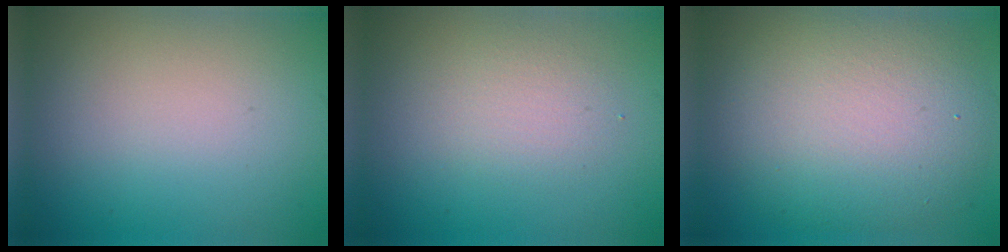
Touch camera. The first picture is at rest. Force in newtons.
{"total": 1.9, "press": 1.9, "slide": 0.1}
{"total": 9.5, "press": 9.5, "slide": 0.3}